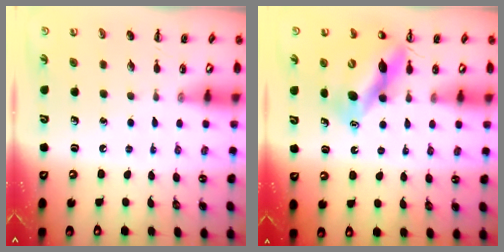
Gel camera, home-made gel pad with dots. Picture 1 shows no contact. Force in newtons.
{"total": 11.7, "press": 11.2, "slide": 3.3}